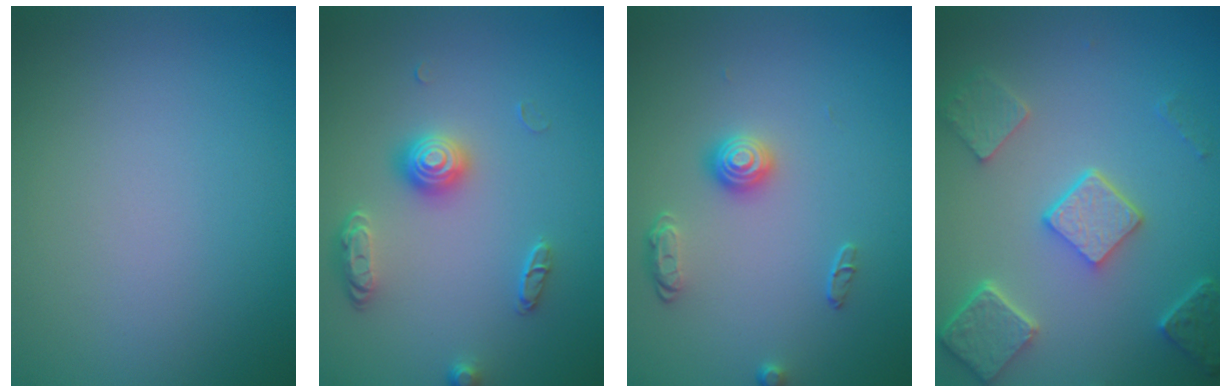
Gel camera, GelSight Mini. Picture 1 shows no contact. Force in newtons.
{"total": 2.6, "press": 2.2, "slide": 1.5}
{"total": 2.1, "press": 1.6, "slide": 1.4}
{"total": 5.3, "press": 4.2, "slide": 3.3}